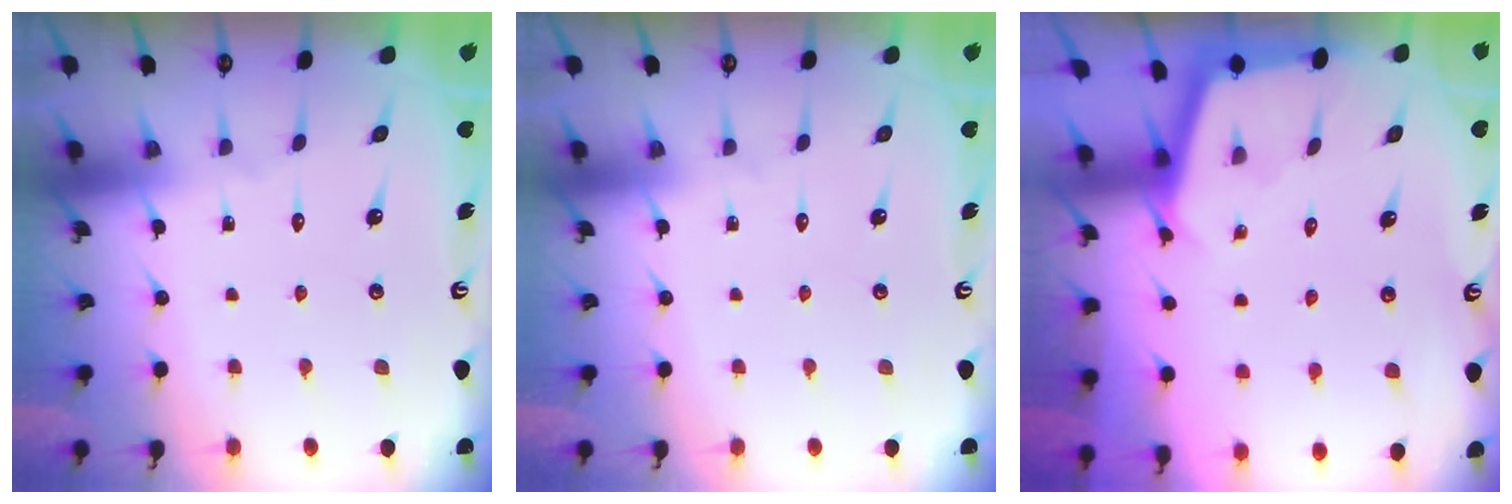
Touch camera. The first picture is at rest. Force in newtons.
{"total": 0.0}
{"total": 2.1, "press": 2.1, "slide": 0.2}